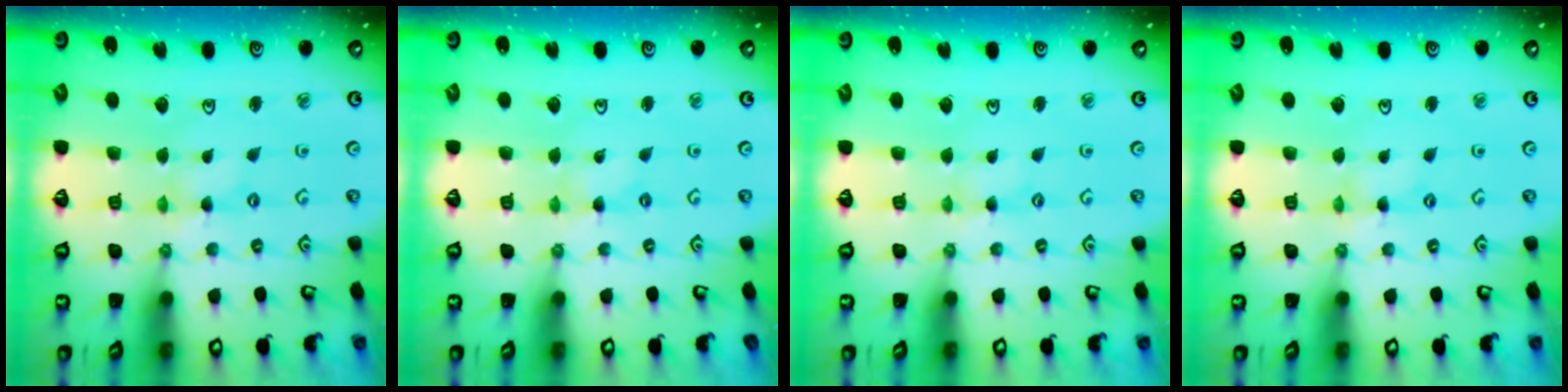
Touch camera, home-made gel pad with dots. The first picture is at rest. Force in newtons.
{"total": 0.0}
{"total": 0.0}
{"total": 1.1, "press": 1.1, "slide": 0.2}